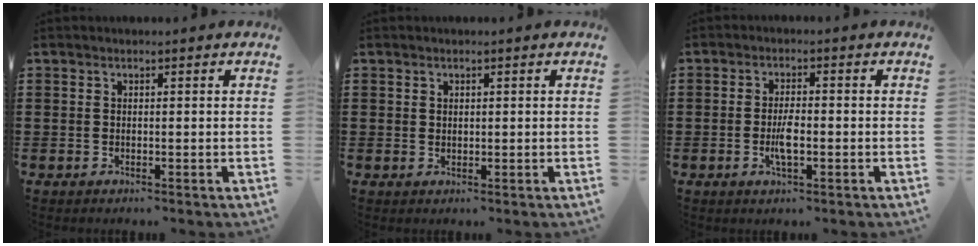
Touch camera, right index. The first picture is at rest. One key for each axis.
{"total": 0.7, "fx": 0.5, "fy": 0.5, "fz": 0.3, "tx": -0.006, "ty": 0.003, "tz": 0.010}
{"total": 3.7, "fx": -0.9, "fy": 1.1, "fz": 3.5, "tx": -0.074, "ty": -0.003, "tz": -0.020}